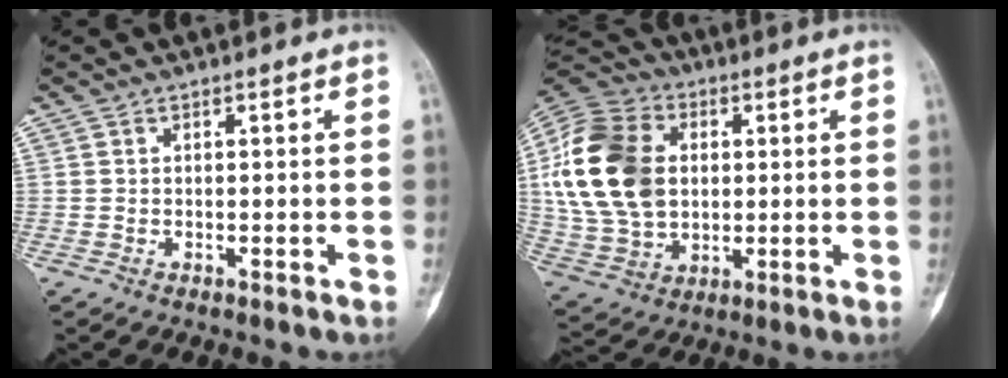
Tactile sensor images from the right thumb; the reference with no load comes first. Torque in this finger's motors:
{"motor_torque": [0.48, 0.82, 1.63, -0.30, 0.63]}